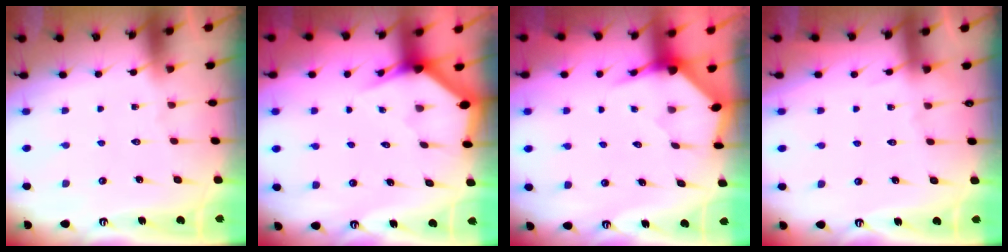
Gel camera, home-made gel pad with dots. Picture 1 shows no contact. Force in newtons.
{"total": 2.9, "press": 2.9, "slide": 0.2}
{"total": 3.5, "press": 3.5, "slide": 0.4}
{"total": 1.9, "press": 1.9, "slide": 0.3}